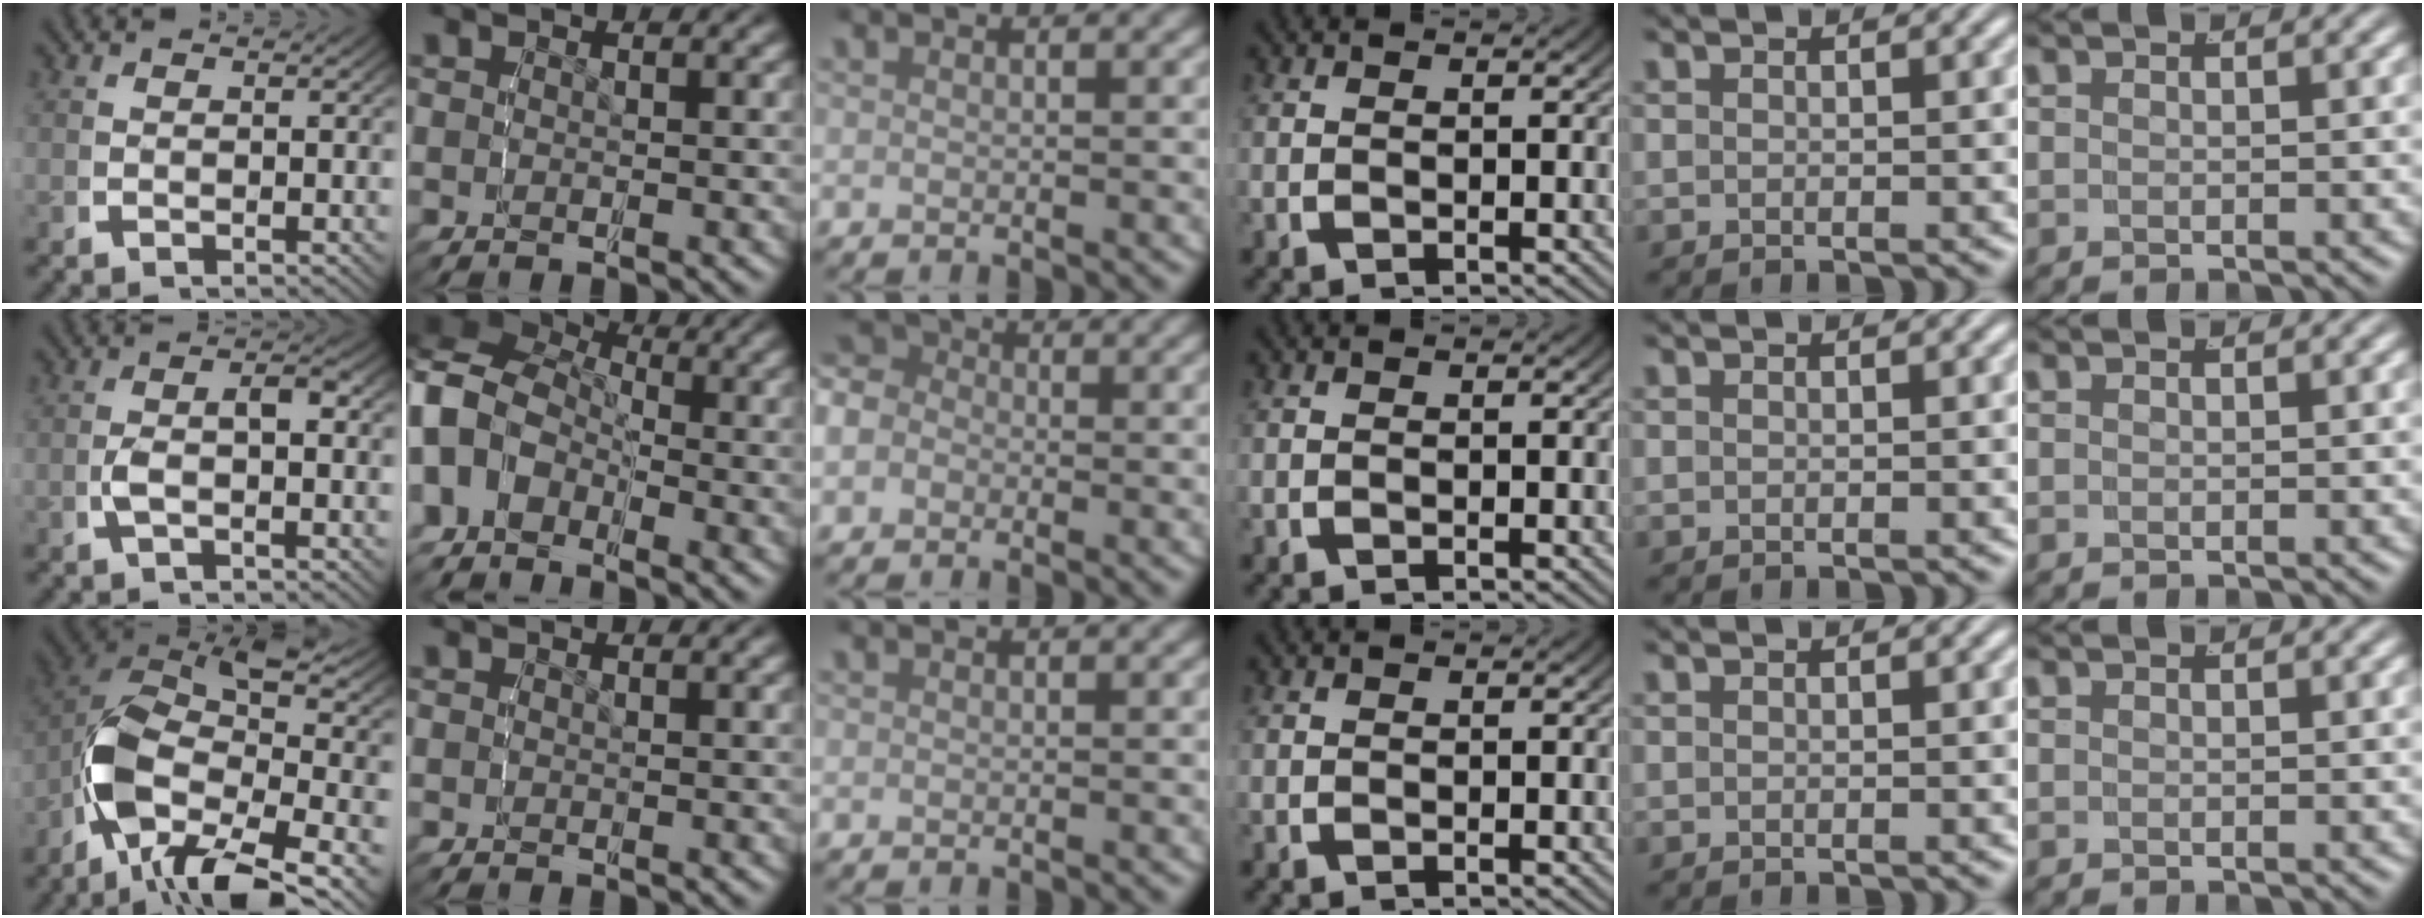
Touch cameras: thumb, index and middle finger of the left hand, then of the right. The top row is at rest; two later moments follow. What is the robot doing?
{"motion": "lift_and_place", "object": "glasses"}